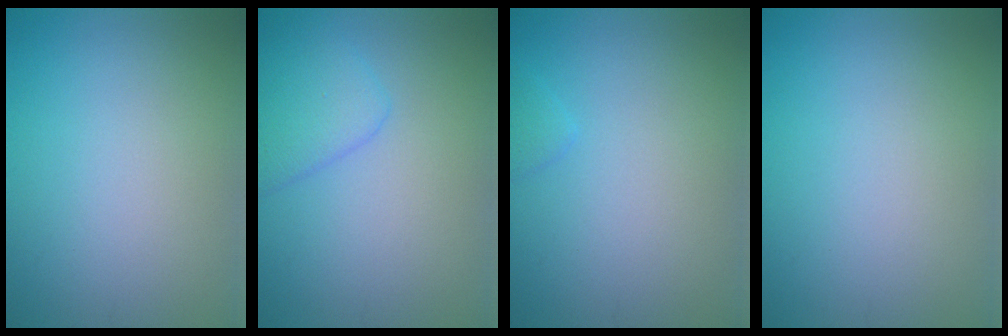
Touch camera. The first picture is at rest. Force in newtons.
{"total": 3.1, "press": 3.1, "slide": 0.1}
{"total": 0.9, "press": 0.9, "slide": 0.1}
{"total": 0.0}